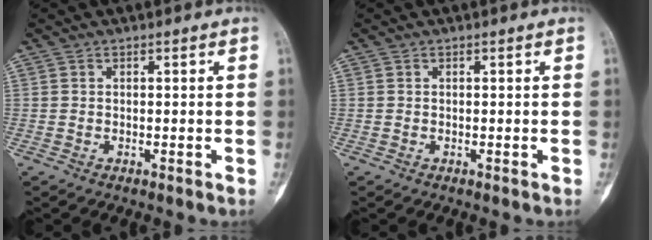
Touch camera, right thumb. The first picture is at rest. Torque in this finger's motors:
{"motor_torque": [0.00, 0.00, -0.02, -0.02, 0.00]}